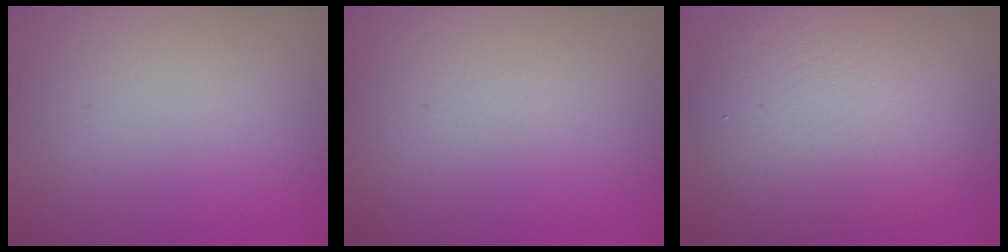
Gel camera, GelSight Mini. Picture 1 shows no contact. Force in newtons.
{"total": 0.0}
{"total": 8.3, "press": 8.3, "slide": 0.8}